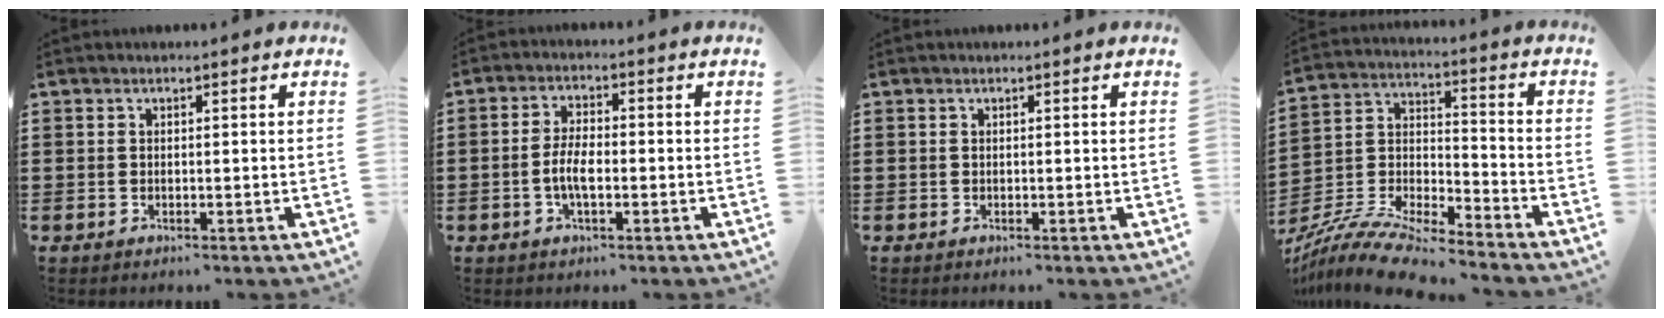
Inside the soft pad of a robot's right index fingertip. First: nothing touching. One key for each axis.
{"total": 4.6, "fx": -1.1, "fy": 1.7, "fz": 4.1, "tx": -0.099, "ty": -0.003, "tz": -0.029}
{"total": 0.0}
{"total": 10.4, "fx": -9.6, "fy": 1.1, "fz": 3.7, "tx": -0.079, "ty": 0.016, "tz": -0.193}